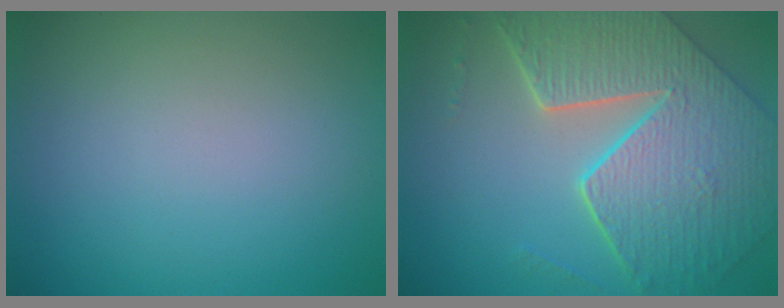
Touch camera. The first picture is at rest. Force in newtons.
{"total": 9.1, "press": 6.5, "slide": 6.3}